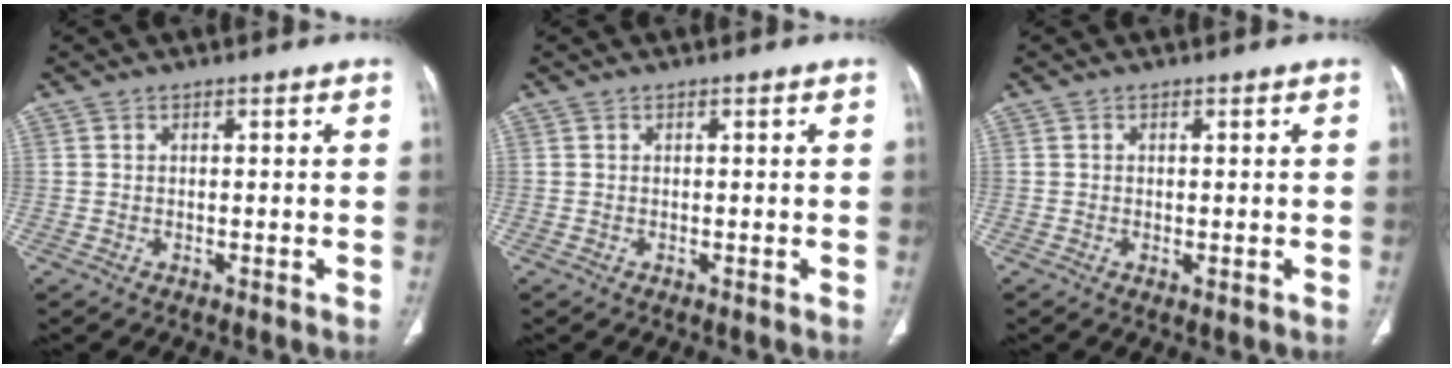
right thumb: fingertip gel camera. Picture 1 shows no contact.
{"total": 0.0}
{"total": 0.9, "force": [-0.2, 0.3, 0.8], "torque": [-0.019, -0.005, -0.003]}